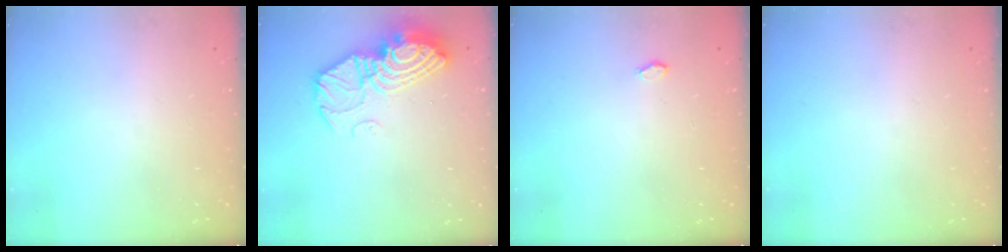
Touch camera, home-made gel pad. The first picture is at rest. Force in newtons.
{"total": 15.4, "press": 15.3, "slide": 1.3}
{"total": 2.4, "press": 2.4, "slide": 0.3}
{"total": 0.0}